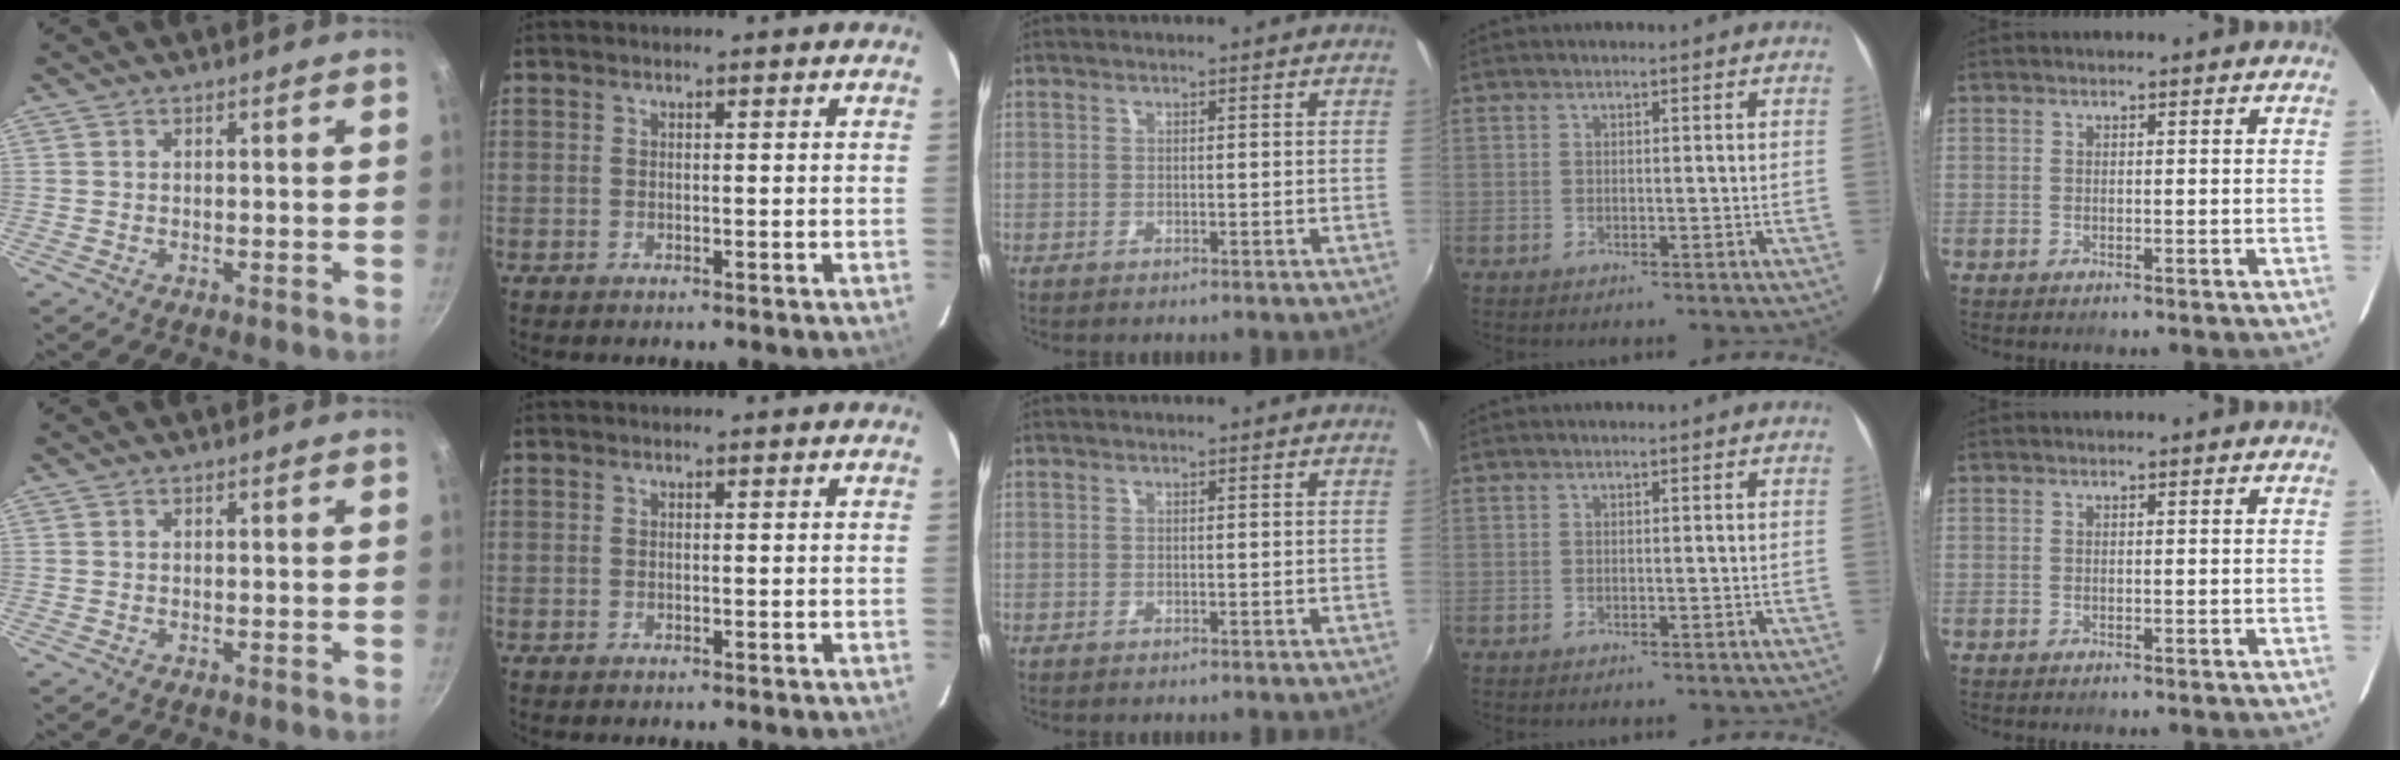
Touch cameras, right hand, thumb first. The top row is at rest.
{}